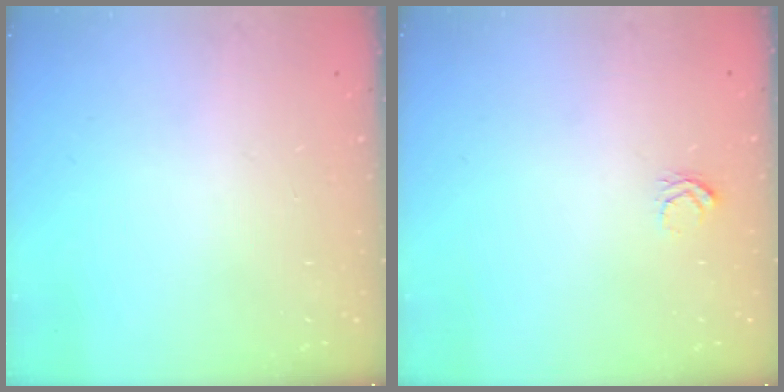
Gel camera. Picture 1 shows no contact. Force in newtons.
{"total": 3.4, "press": 3.4, "slide": 0.3}